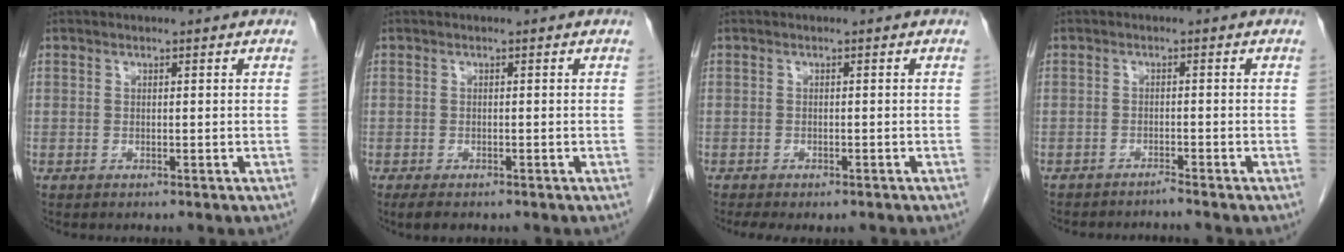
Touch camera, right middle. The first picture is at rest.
{"total": 2.3, "force": [-1.7, 0.9, 1.3], "torque": [-0.028, -0.006, -0.024]}
{"total": 4.2, "force": [-3.2, 1.6, 2.2], "torque": [-0.033, -0.009, -0.043]}
{"total": 2.5, "force": [-2.5, -0.4, 0.1], "torque": [0.005, -0.002, -0.035]}